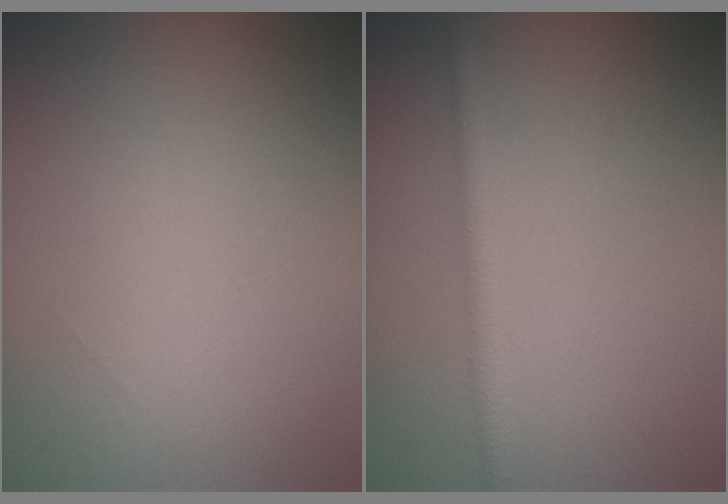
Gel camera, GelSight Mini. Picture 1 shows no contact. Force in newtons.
{"total": 1.8, "press": 1.8, "slide": 0.1}